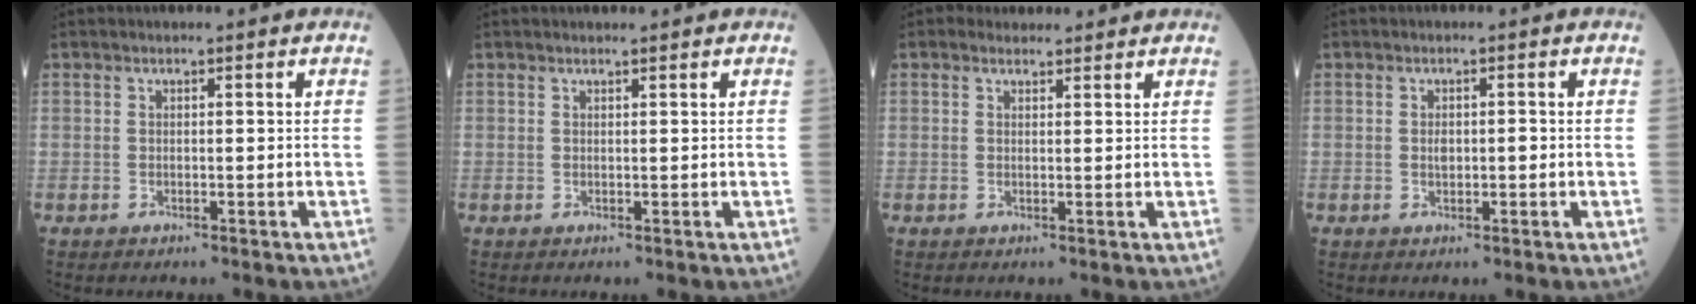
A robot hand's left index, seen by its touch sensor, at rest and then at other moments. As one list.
[{"total": 1.4, "force": [1.3, 0.0, 0.6], "torque": [-0.007, 0.010, 0.023]}, {"total": 2.3, "force": [2.0, 1.0, 0.2], "torque": [-0.007, 0.015, 0.028]}, {"total": 1.7, "force": [0.0, 0.8, 1.6], "torque": [-0.029, 0.003, 0.002]}]